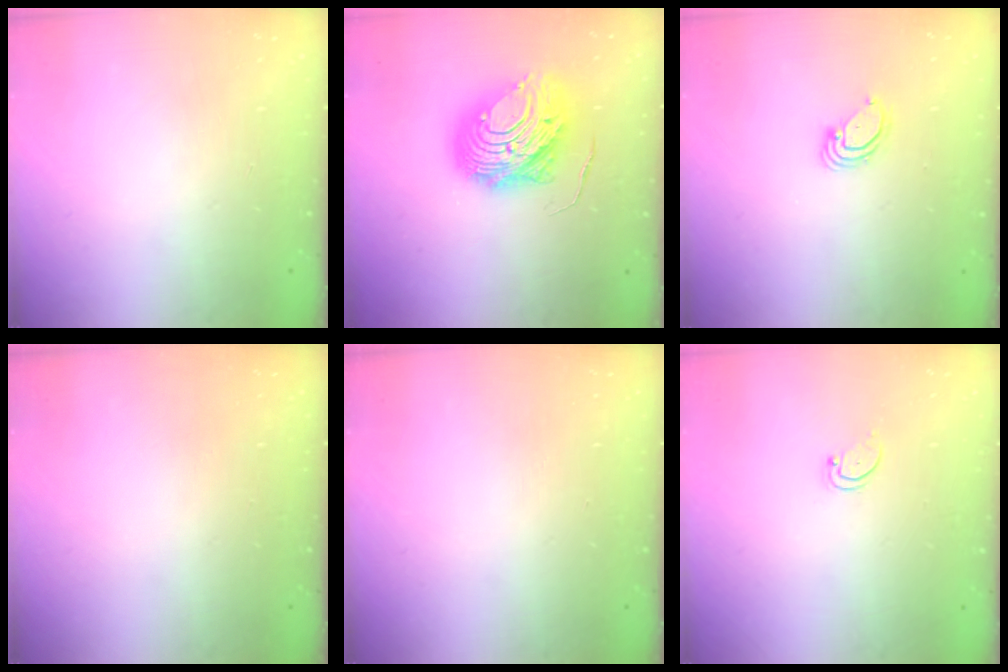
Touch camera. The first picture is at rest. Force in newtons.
{"total": 12.6, "press": 12.6, "slide": 1.3}
{"total": 3.8, "press": 3.8, "slide": 0.3}
{"total": 0.0}
{"total": 0.0}
{"total": 1.6, "press": 1.6, "slide": 0.4}